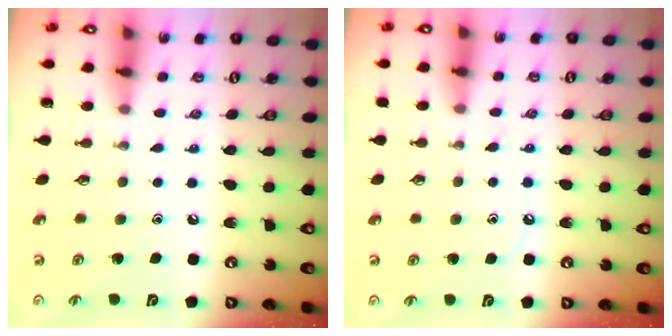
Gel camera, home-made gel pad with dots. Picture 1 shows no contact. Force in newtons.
{"total": 6.3, "press": 6.2, "slide": 1.0}